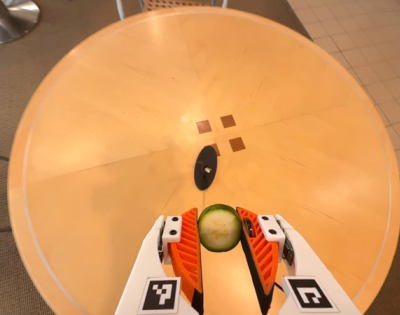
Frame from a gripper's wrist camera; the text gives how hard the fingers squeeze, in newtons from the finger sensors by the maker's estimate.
{"total": 6.5, "left": 6.5, "right": 6.5}